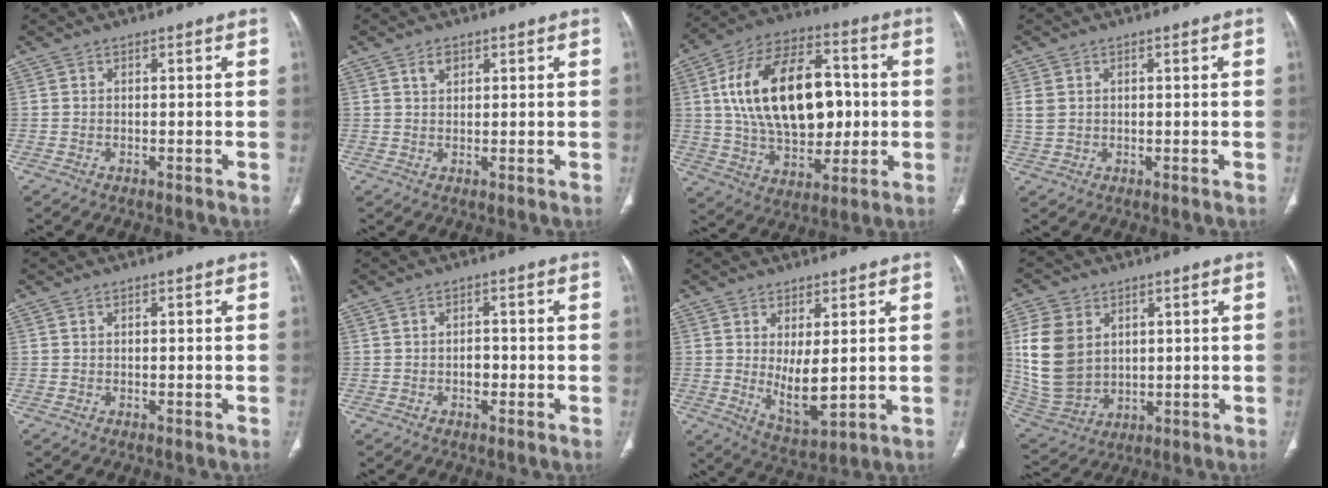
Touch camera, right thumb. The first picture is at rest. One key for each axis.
{"total": 2.2, "fx": 1.2, "fy": 1.4, "fz": 1.2, "tx": -0.016, "ty": -0.005, "tz": 0.024}
{"total": 24.8, "fx": 2.4, "fy": 14.9, "fz": 19.6, "tx": -0.311, "ty": 0.014, "tz": 0.047}
{"total": 3.0, "fx": 0.7, "fy": 2.4, "fz": 1.7, "tx": -0.037, "ty": 0.003, "tz": 0.018}
{"total": 0.0}
{"total": 1.8, "fx": -0.6, "fy": 1.3, "fz": 1.2, "tx": -0.007, "ty": 0.007, "tz": -0.011}
{"total": 7.6, "fx": 0.7, "fy": 2.8, "fz": 7.0, "tx": -0.112, "ty": -0.027, "tz": 0.028}
{"total": 14.1, "fx": 3.3, "fy": 10.6, "fz": 8.7, "tx": -0.162, "ty": -0.012, "tz": 0.081}